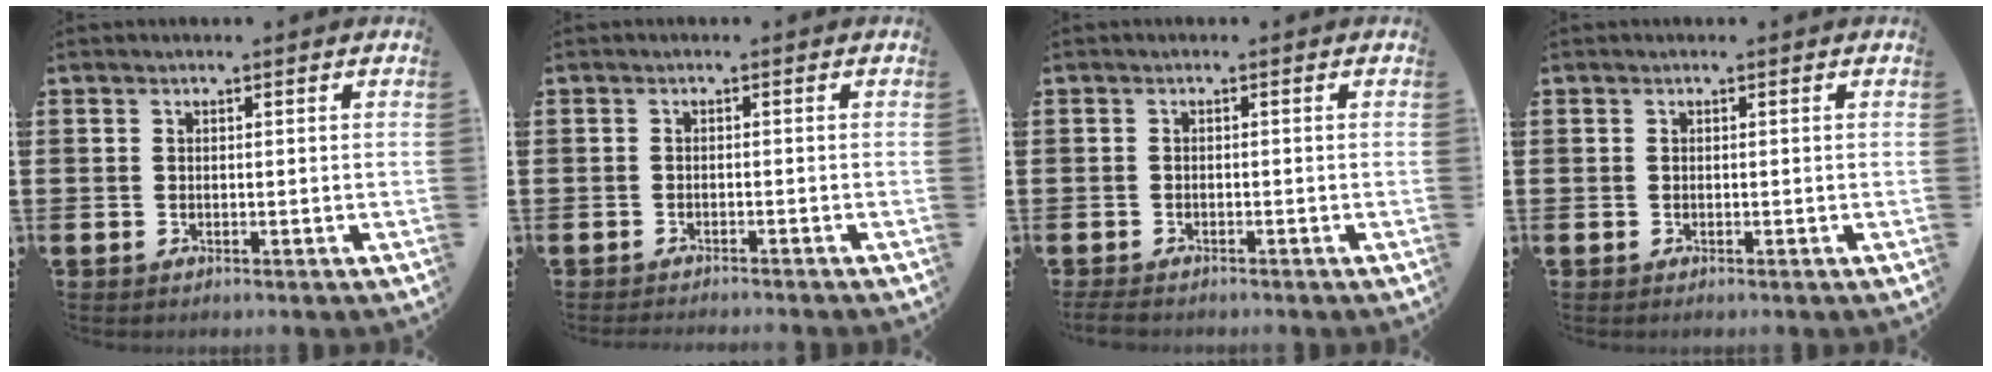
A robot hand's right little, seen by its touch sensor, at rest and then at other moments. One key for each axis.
{"total": 0.8, "fx": -0.8, "fy": -0.2, "fz": 0.1, "tx": -0.001, "ty": -0.001, "tz": -0.016}
{"total": 0.9, "fx": -0.8, "fy": 0.3, "fz": 0.4, "tx": -0.010, "ty": 0.002, "tz": -0.017}
{"total": 0.0}